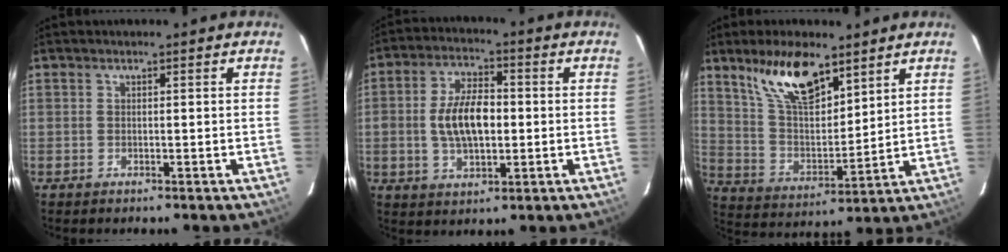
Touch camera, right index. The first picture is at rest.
{"total": 10.0, "force": [-0.4, 5.1, 8.5], "torque": [-0.166, 0.011, -0.005]}
{"total": 14.1, "force": [9.4, 5.3, 9.1], "torque": [-0.166, 0.009, 0.184]}